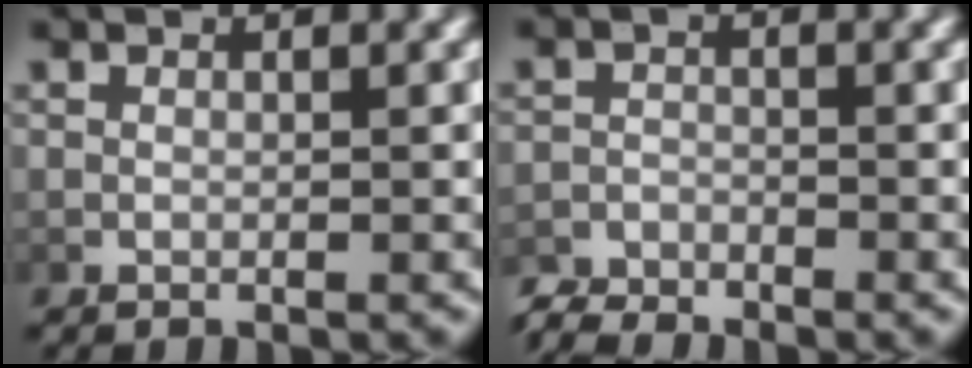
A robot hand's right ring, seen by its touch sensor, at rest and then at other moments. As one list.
[{"total": 2.7, "force": [-2.6, 0.7, 0.1], "torque": [0.002, -0.010, -0.049]}]